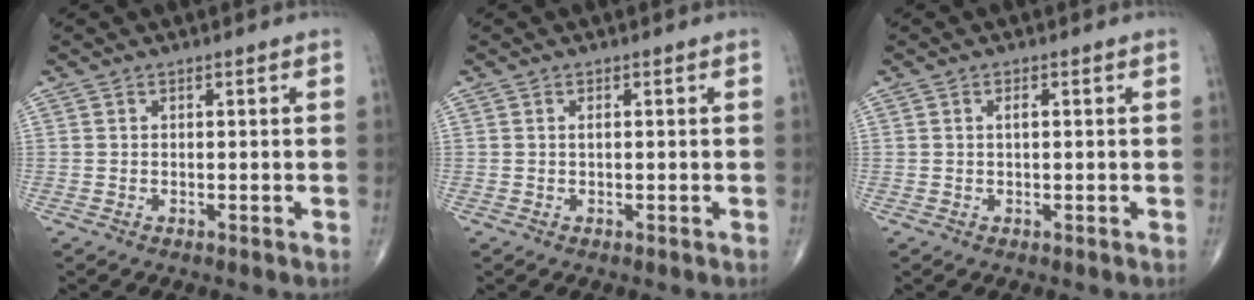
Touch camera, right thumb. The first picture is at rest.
{"total": 0.5, "force": [0.1, 0.2, 0.5], "torque": [-0.007, 0.001, 0.000]}
{"total": 1.1, "force": [0.2, 0.3, 1.0], "torque": [-0.015, 0.002, 0.001]}